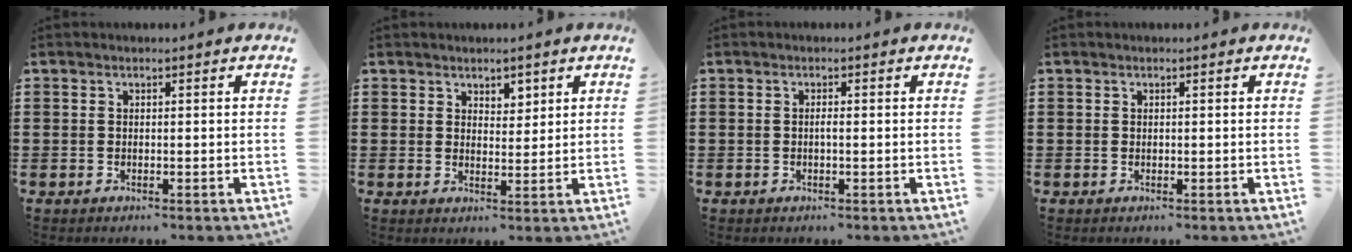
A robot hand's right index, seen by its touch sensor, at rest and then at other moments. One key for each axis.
{"total": 2.6, "fx": 2.1, "fy": 1.4, "fz": 0.4, "tx": -0.006, "ty": 0.005, "tz": 0.038}
{"total": 0.7, "fx": -0.2, "fy": 0.1, "fz": 0.7, "tx": -0.013, "ty": -0.004, "tz": -0.003}
{"total": 0.0}